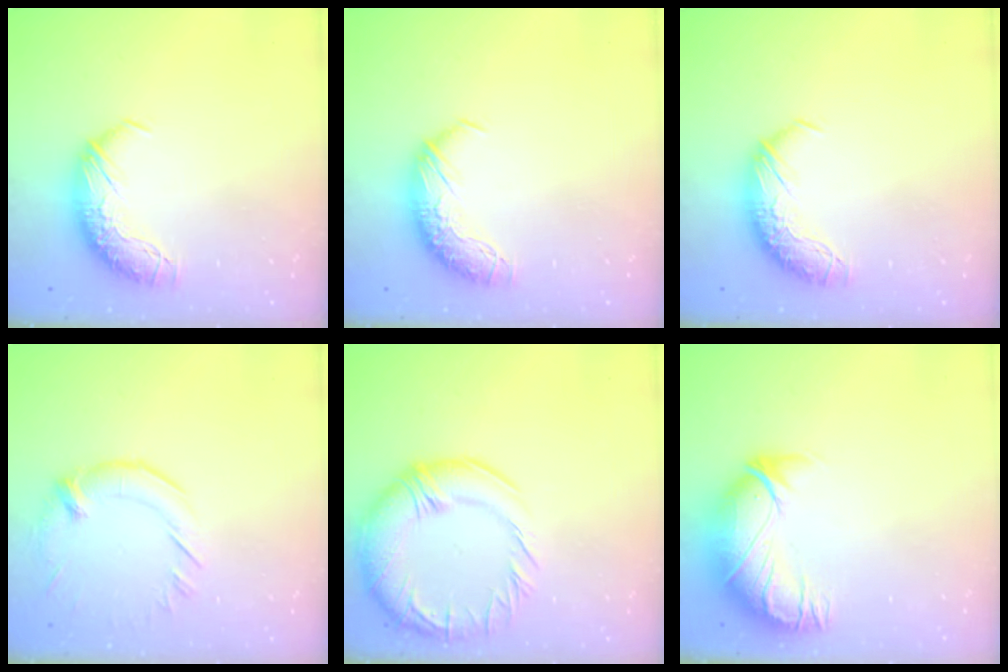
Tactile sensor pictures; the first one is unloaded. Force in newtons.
{"total": 0.0}
{"total": 0.0}
{"total": 1.5, "press": 0.4, "slide": 1.4}
{"total": 8.1, "press": 7.8, "slide": 2.2}
{"total": 2.9, "press": 0.3, "slide": 2.9}